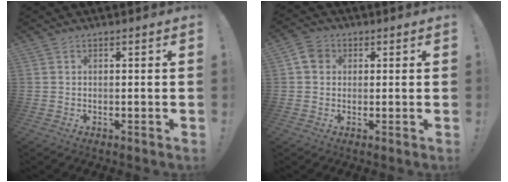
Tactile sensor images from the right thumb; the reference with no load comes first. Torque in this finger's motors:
{"motor_torque": [0.56, 0.79, 0.31, -0.37, 0.02]}